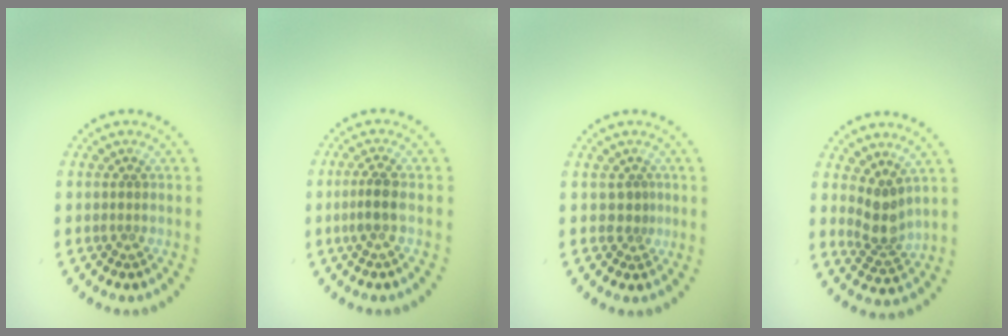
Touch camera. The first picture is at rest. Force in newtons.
{"total": 1.9, "press": 1.6, "slide": 1.1}
{"total": 1.1, "press": 0.7, "slide": 0.9}
{"total": 2.6, "press": 1.9, "slide": 1.7}